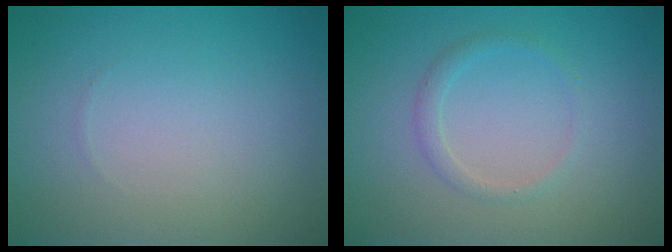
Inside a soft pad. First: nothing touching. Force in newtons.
{"total": 1.3, "press": 1.3, "slide": 0.0}